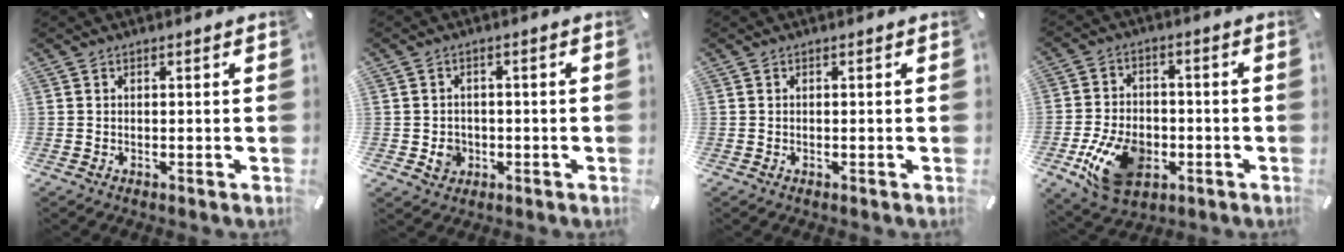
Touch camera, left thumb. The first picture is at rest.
{"total": 4.5, "force": [-1.0, 4.1, 1.4], "torque": [-0.008, 0.001, -0.018]}
{"total": 0.0}
{"total": 13.9, "force": [-4.7, 9.5, 9.0], "torque": [-0.179, 0.010, -0.082]}